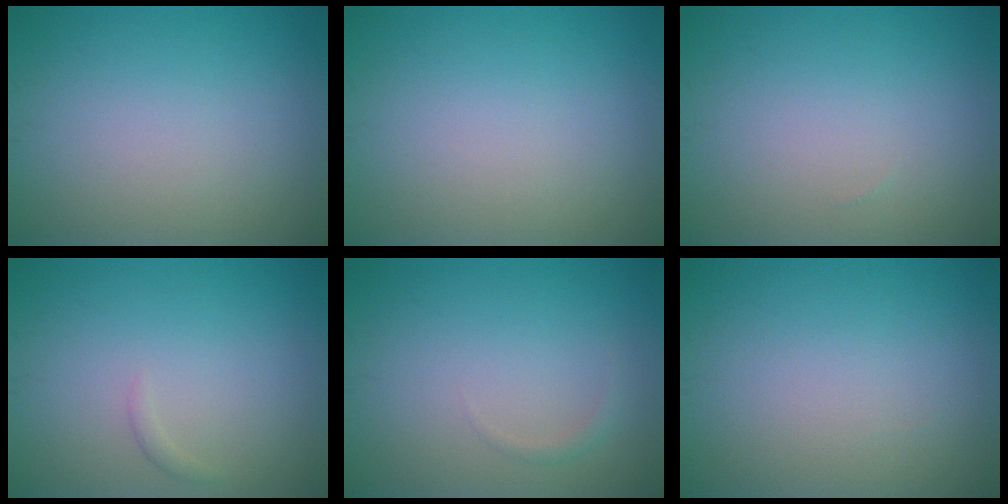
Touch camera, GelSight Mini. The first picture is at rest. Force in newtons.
{"total": 0.0}
{"total": 0.0}
{"total": 0.6, "press": 0.6, "slide": 0.1}
{"total": 0.7, "press": 0.7, "slide": 0.0}
{"total": 0.0}